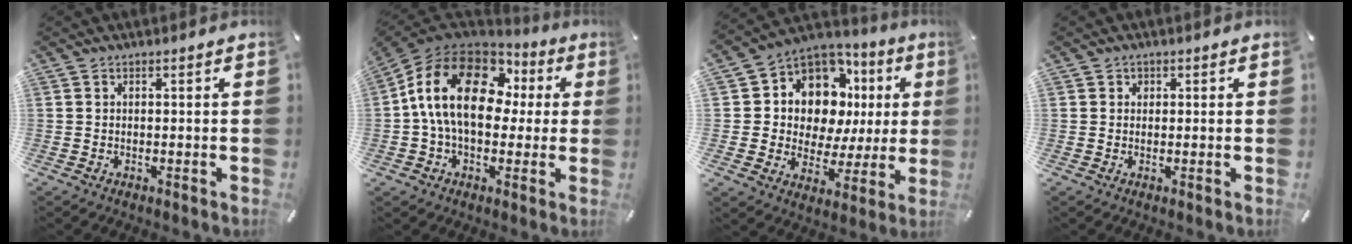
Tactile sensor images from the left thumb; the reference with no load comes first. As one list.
[{"total": 19.1, "force": [2.4, 13.1, 13.8], "torque": [-0.285, 0.014, 0.039]}, {"total": 11.6, "force": [4.8, 9.1, 5.3], "torque": [-0.096, -0.051, 0.091]}, {"total": 1.0, "force": [0.2, 1.0, 0.1], "torque": [0.006, 0.002, 0.000]}]